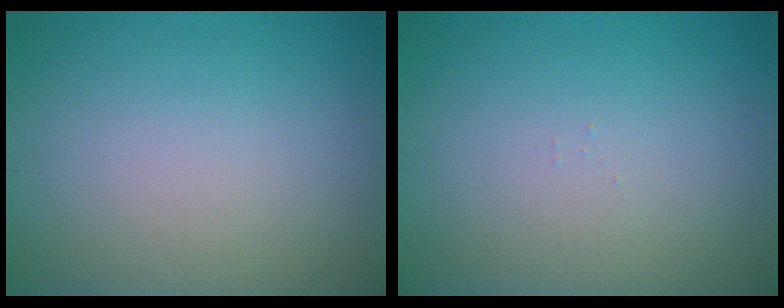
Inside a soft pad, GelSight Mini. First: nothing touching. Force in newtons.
{"total": 0.0}